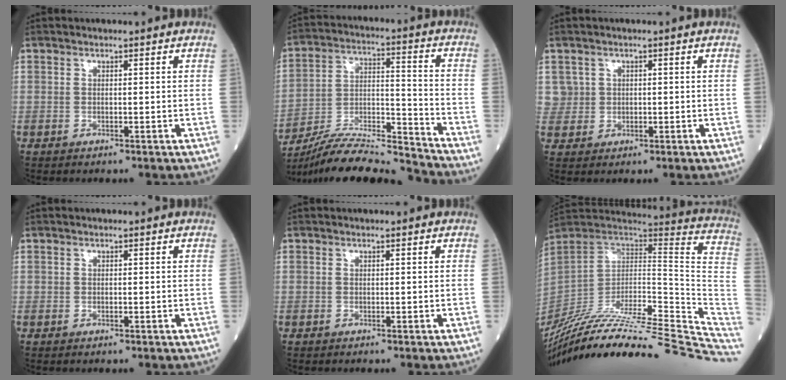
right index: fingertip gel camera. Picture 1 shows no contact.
{"total": 15.8, "force": [-15.2, -1.0, 4.0], "torque": [-0.074, 0.018, -0.269]}
{"total": 2.5, "force": [0.8, 2.4, -0.2], "torque": [0.015, 0.007, 0.015]}
{"total": 0.0}
{"total": 0.0}
{"total": 32.6, "force": [-29.1, 1.2, 14.7], "torque": [-0.150, -0.011, -0.420]}